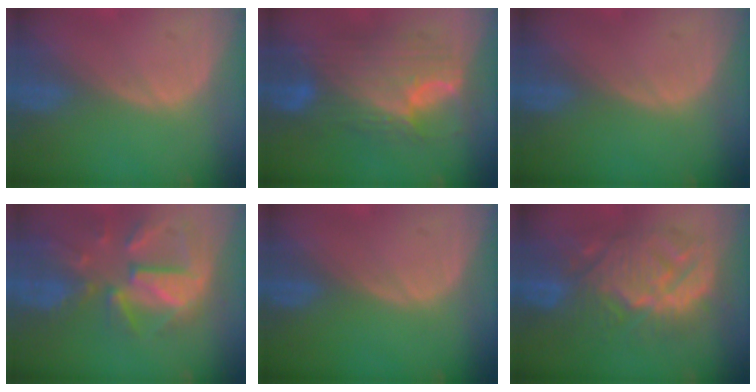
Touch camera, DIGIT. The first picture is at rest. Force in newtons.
{"total": 11.3, "press": 11.3, "slide": 1.2}
{"total": 0.0}
{"total": 11.7, "press": 10.2, "slide": 5.6}
{"total": 0.0}
{"total": 11.5, "press": 11.5, "slide": 1.0}